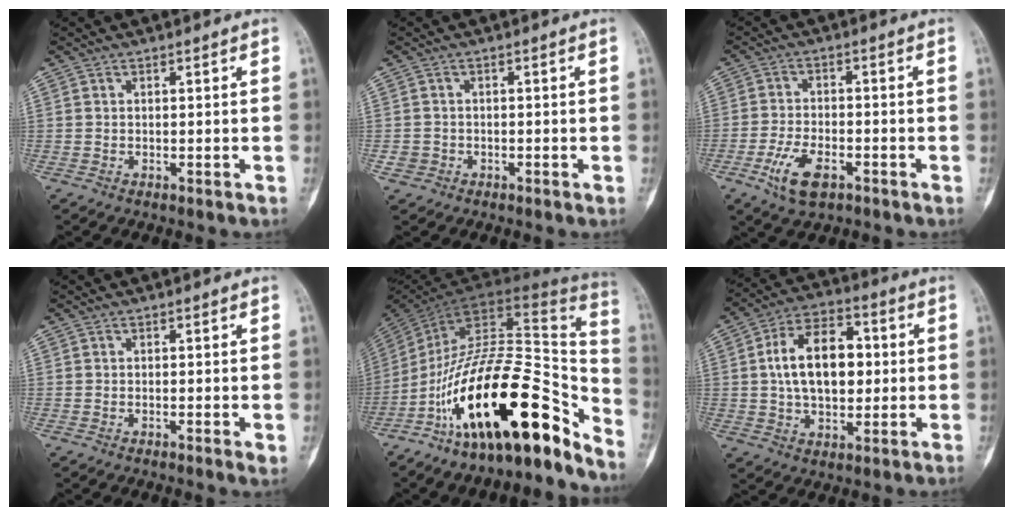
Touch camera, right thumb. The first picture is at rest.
{"total": 1.7, "force": [-0.7, 1.6, 0.3], "torque": [-0.001, 0.006, -0.014]}
{"total": 7.6, "force": [-3.8, 3.7, 5.4], "torque": [-0.110, 0.013, -0.067]}
{"total": 1.4, "force": [-0.3, 0.3, 1.3], "torque": [-0.027, -0.005, -0.007]}
{"total": 27.1, "force": [-16.7, 9.4, 19.1], "torque": [-0.252, 0.117, -0.274]}
{"total": 15.4, "force": [1.6, 9.5, 12.0], "torque": [-0.176, 0.016, 0.022]}